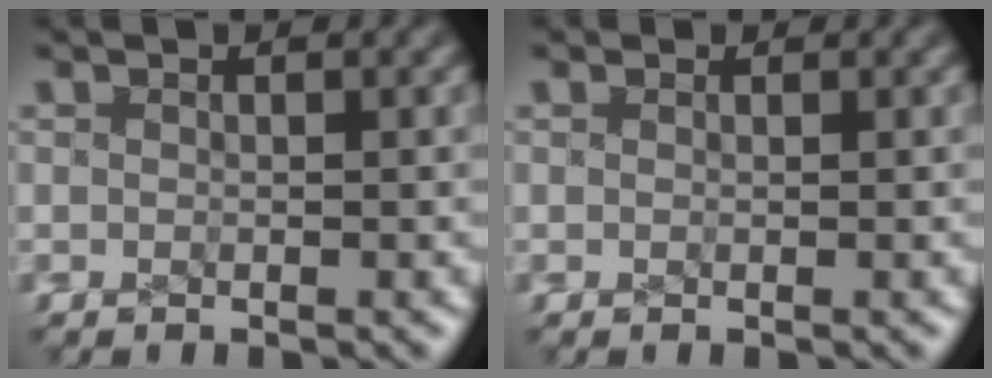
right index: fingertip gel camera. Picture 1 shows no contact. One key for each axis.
{"total": 0.0}